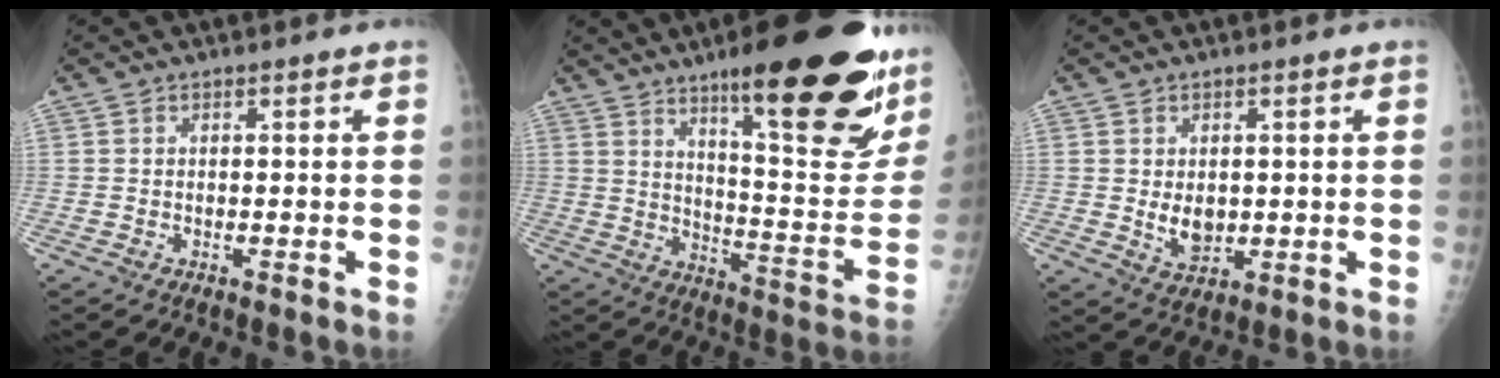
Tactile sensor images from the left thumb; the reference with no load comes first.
{"total": 28.3, "force": [16.0, 6.9, 22.3], "torque": [-0.261, -0.069, 0.239]}
{"total": 5.2, "force": [0.2, 3.8, 3.5], "torque": [-0.037, -0.010, 0.017]}